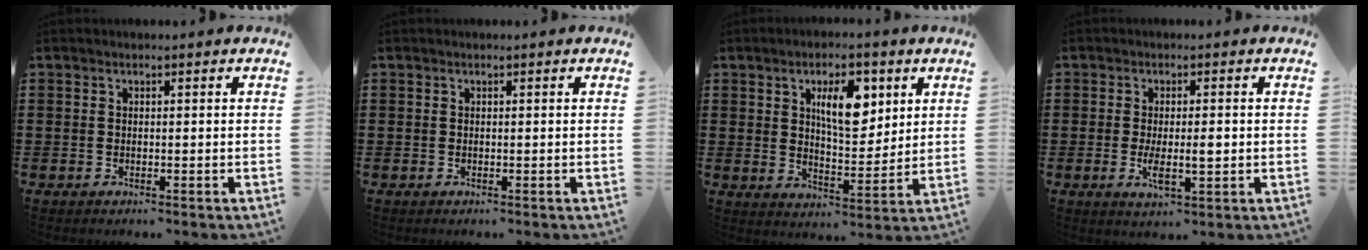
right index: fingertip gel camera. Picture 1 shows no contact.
{"total": 0.0}
{"total": 8.0, "force": [3.3, 3.4, 6.4], "torque": [-0.103, -0.004, 0.050]}
{"total": 4.6, "force": [-0.5, 1.4, 4.3], "torque": [-0.075, -0.005, -0.013]}